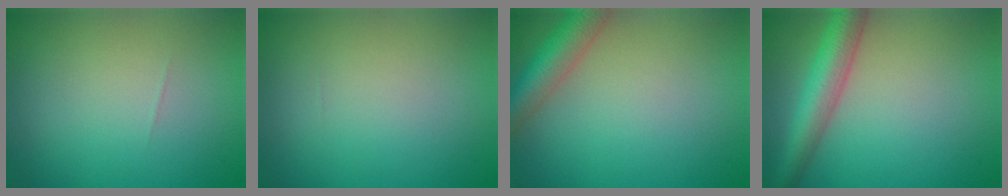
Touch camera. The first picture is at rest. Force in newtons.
{"total": 0.0}
{"total": 4.6, "press": 4.6, "slide": 0.2}
{"total": 5.3, "press": 5.3, "slide": 0.2}